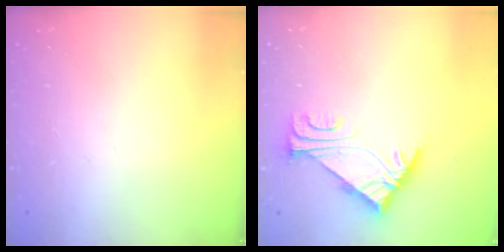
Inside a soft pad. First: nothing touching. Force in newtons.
{"total": 5.7, "press": 5.7, "slide": 0.6}